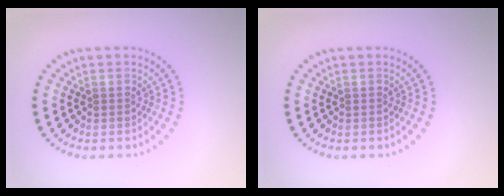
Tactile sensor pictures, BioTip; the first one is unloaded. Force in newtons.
{"total": 0.0}